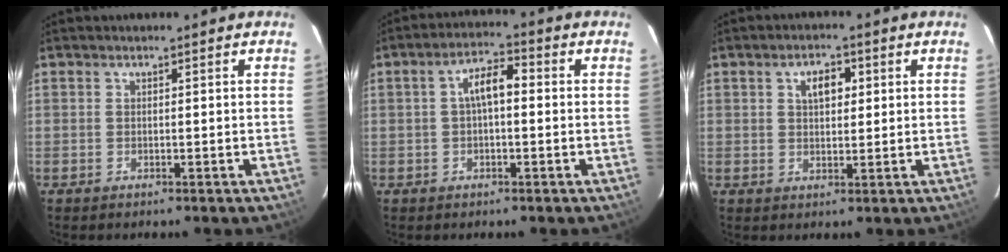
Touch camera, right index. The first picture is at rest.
{"total": 5.3, "force": [0.2, 2.2, 4.8], "torque": [-0.089, 0.018, 0.003]}
{"total": 4.3, "force": [1.4, 2.5, 3.2], "torque": [-0.051, 0.012, 0.026]}